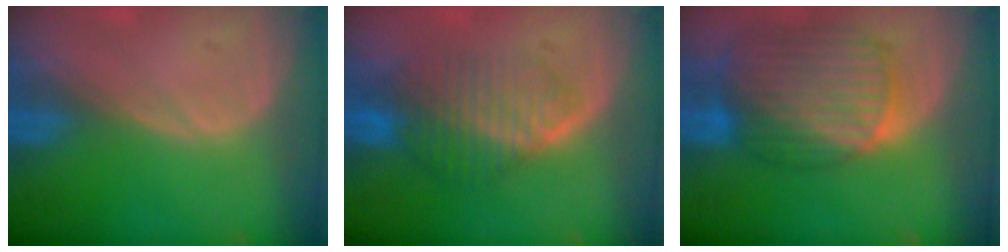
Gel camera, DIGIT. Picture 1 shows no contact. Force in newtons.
{"total": 7.9, "press": 7.1, "slide": 3.4}
{"total": 10.7, "press": 9.1, "slide": 5.5}